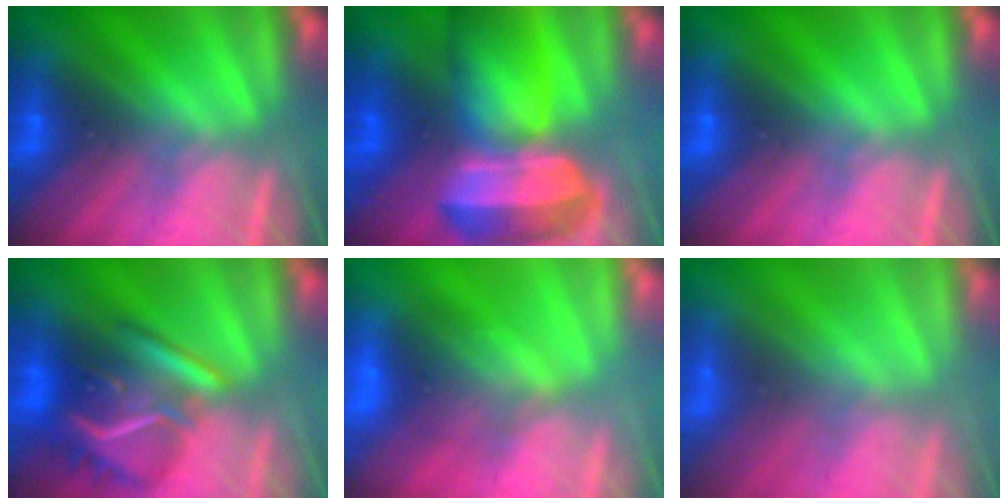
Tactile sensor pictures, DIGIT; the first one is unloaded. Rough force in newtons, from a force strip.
{"total": 9.2}
{"total": 0.0}
{"total": 6.7}
{"total": 5.7}
{"total": 3.5}